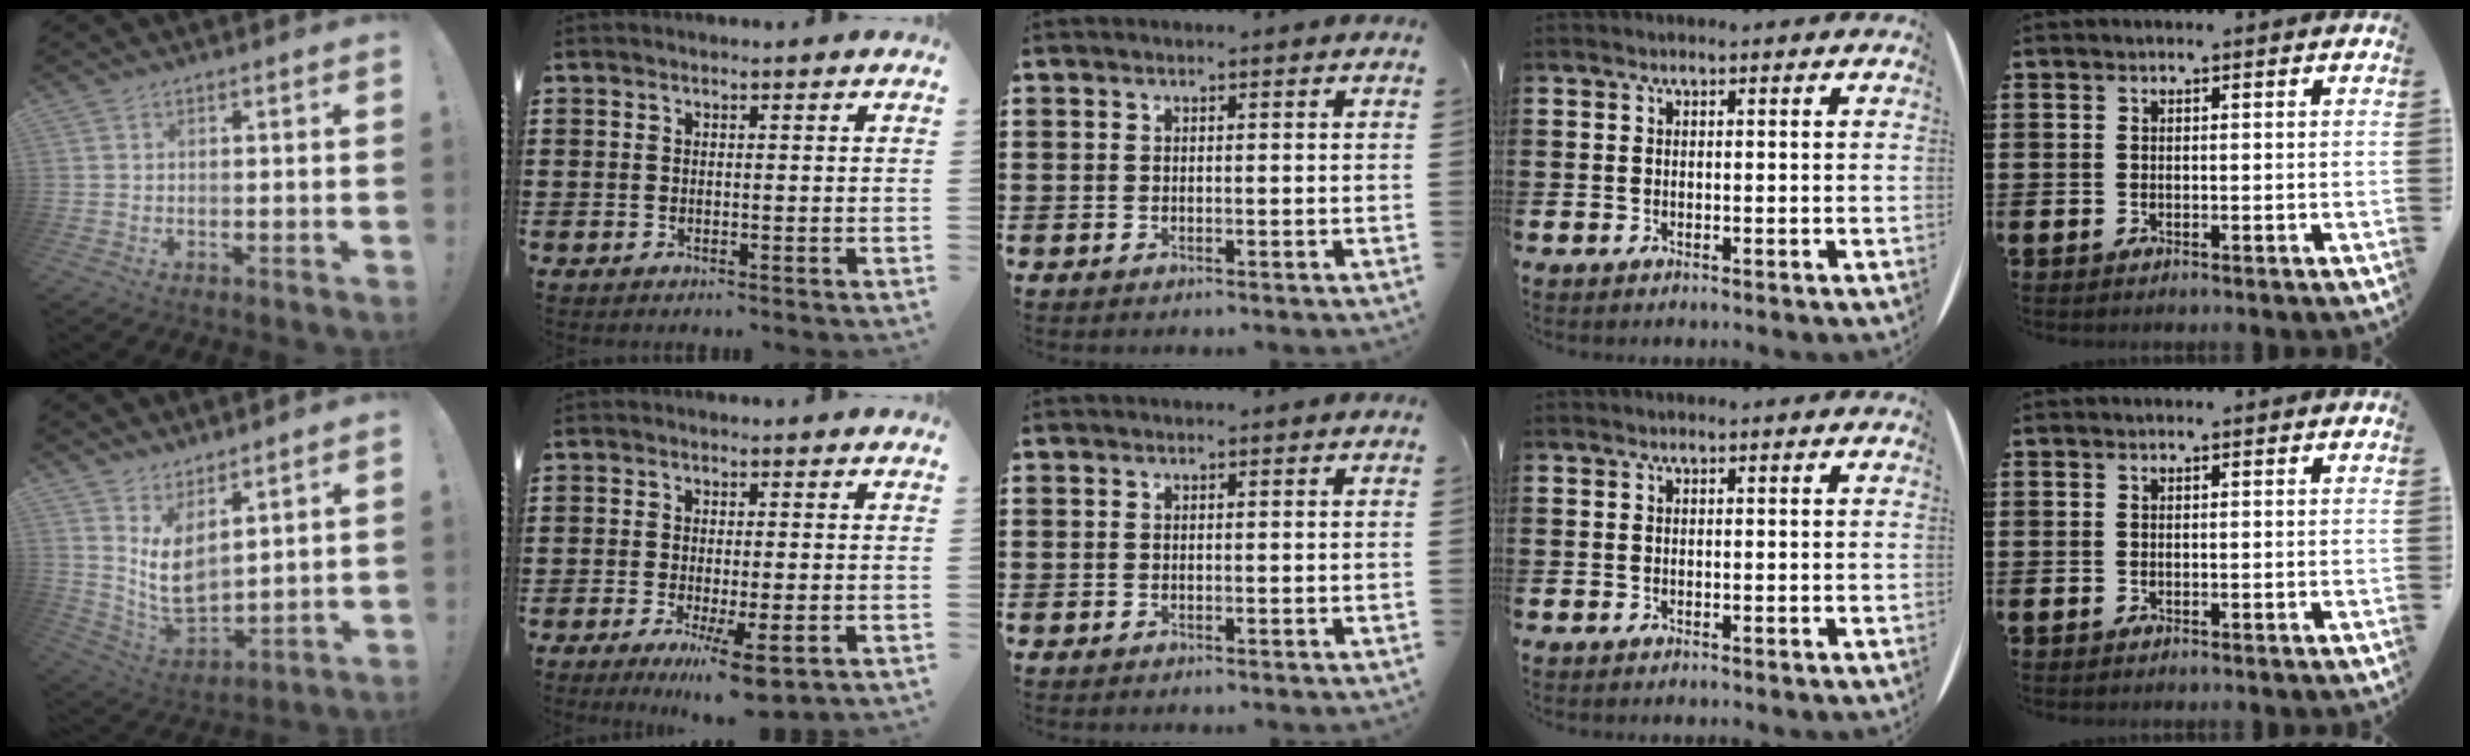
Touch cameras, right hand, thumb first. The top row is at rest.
{"thumb": {"total": 9.9, "force": [5.0, 6.2, 5.9], "torque": [-0.105, -0.060, 0.104]}, "index": {"total": 5.4, "force": [-2.7, 0.7, 4.6], "torque": [-0.086, -0.011, -0.046]}}